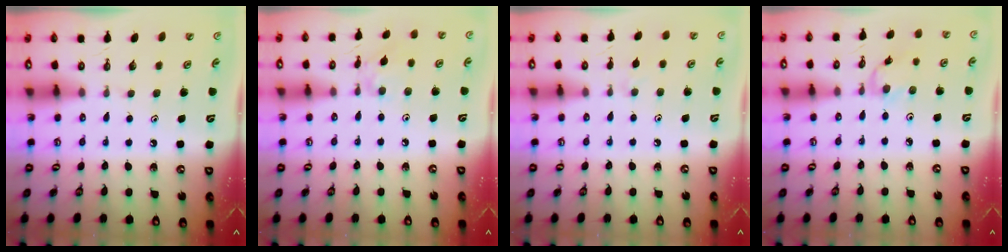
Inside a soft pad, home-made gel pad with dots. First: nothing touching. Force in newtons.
{"total": 4.7, "press": 4.7, "slide": 0.3}
{"total": 2.8, "press": 2.7, "slide": 0.5}
{"total": 2.6, "press": 2.6, "slide": 0.3}